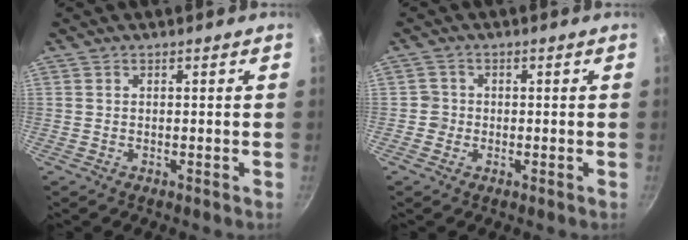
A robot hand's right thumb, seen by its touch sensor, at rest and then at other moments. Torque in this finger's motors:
{"motor_torque": [-0.06, -0.12, 0.36, 0.28, 0.02]}